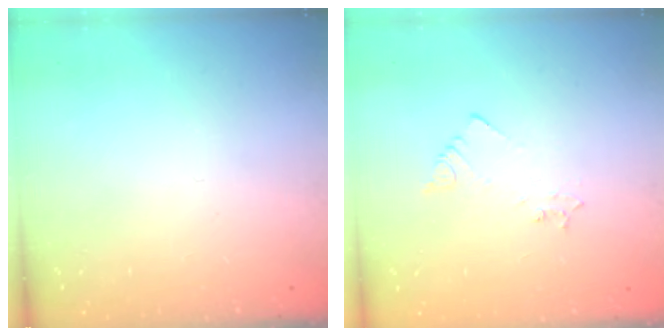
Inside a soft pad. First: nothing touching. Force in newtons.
{"total": 2.1, "press": 2.1, "slide": 0.3}